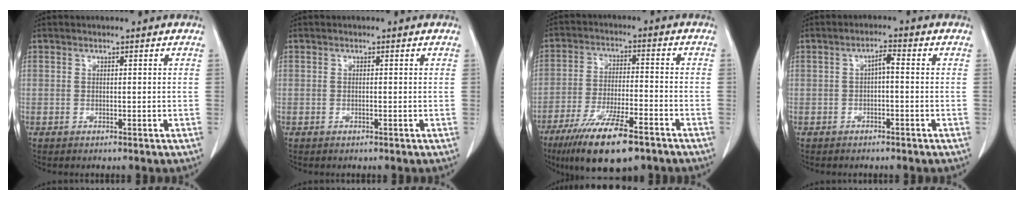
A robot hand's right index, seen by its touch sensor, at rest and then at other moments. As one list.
[{"total": 0.0}, {"total": 14.3, "force": [-9.7, 3.1, 10.1], "torque": [-0.188, -0.029, -0.166]}, {"total": 2.2, "force": [-0.3, 0.5, 2.1], "torque": [-0.036, 0.008, -0.004]}]